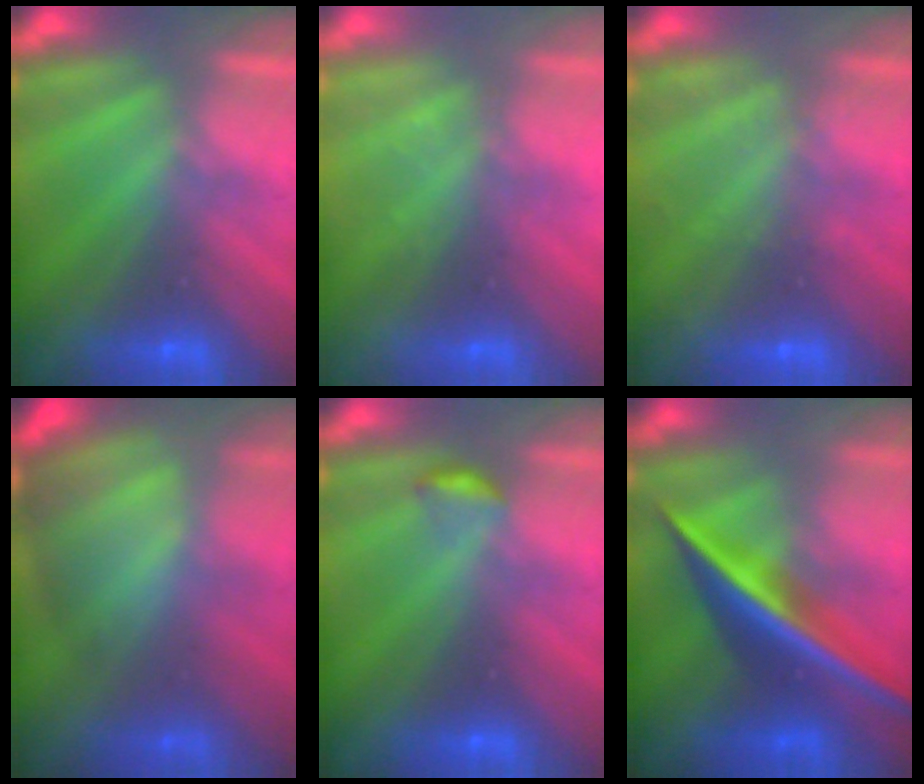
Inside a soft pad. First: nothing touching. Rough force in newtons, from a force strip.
{"total": 2.3}
{"total": 1.8}
{"total": 7.8}
{"total": 2.8}
{"total": 2.7}